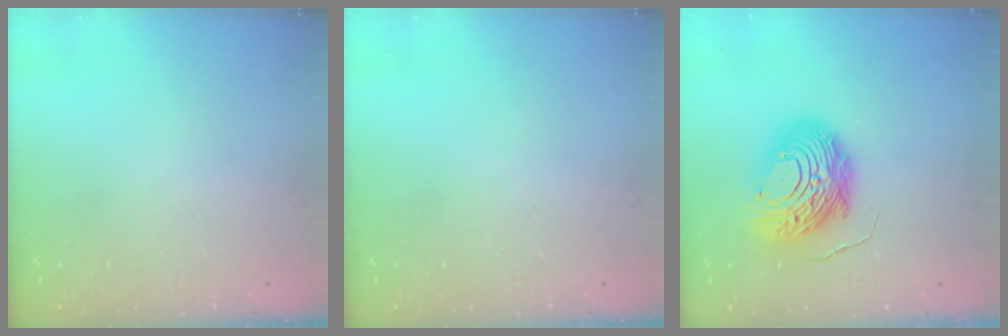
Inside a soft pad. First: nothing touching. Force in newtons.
{"total": 0.0}
{"total": 14.4, "press": 14.4, "slide": 1.3}